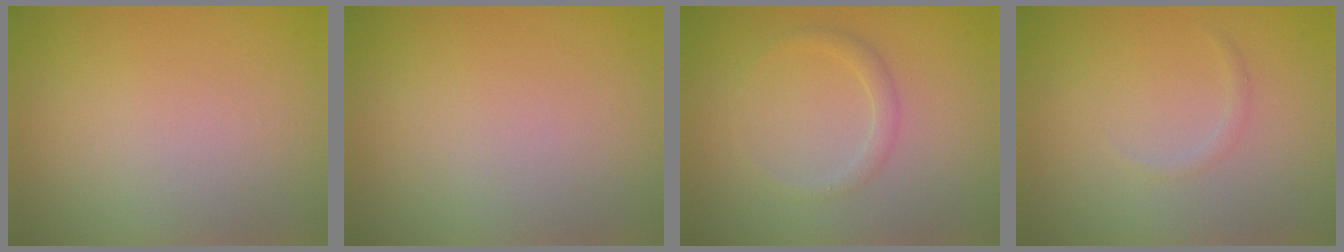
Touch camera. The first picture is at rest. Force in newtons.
{"total": 0.0}
{"total": 1.4, "press": 1.4, "slide": 0.2}
{"total": 0.7, "press": 0.7, "slide": 0.1}